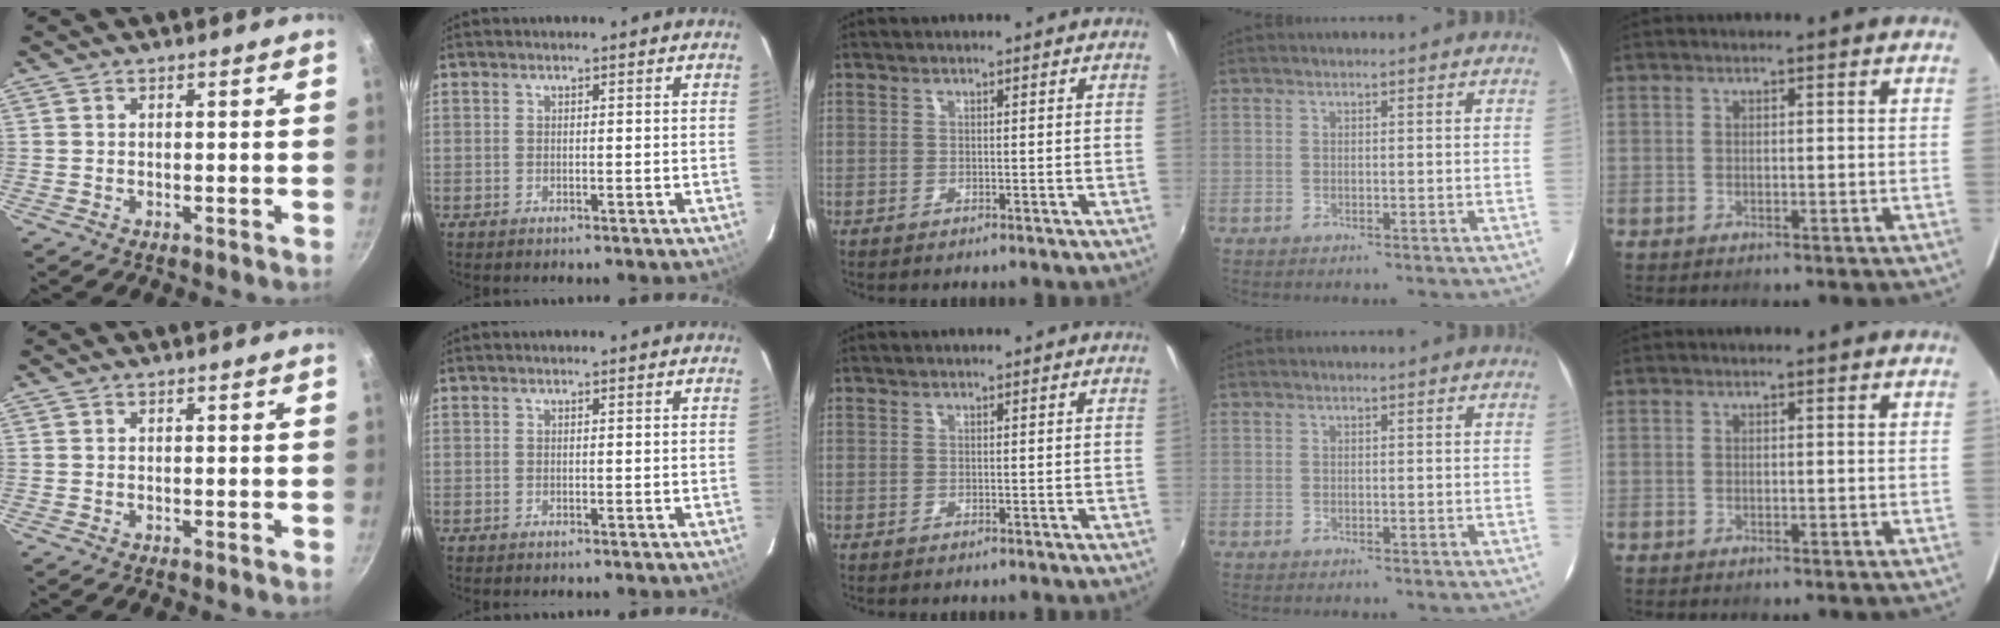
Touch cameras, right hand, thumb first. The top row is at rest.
{}